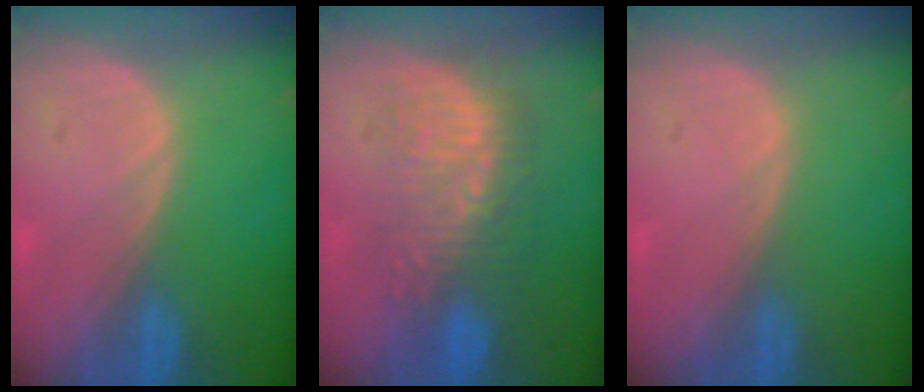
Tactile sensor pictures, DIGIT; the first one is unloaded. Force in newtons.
{"total": 8.9, "press": 8.7, "slide": 1.9}
{"total": 0.0}